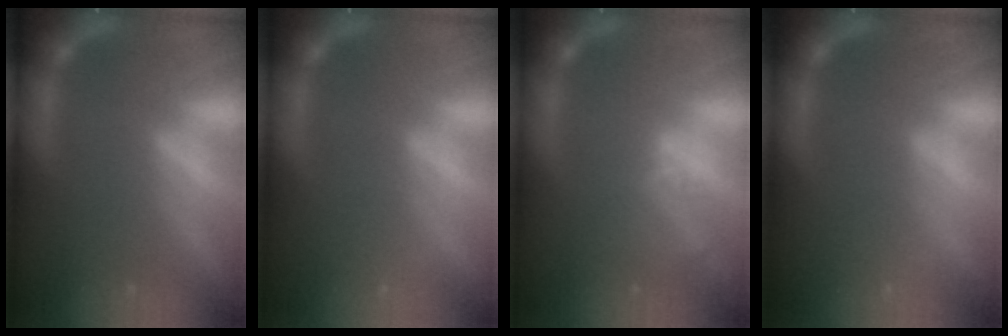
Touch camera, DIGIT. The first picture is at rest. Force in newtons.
{"total": 1.4}
{"total": 2.9}
{"total": 1.9}